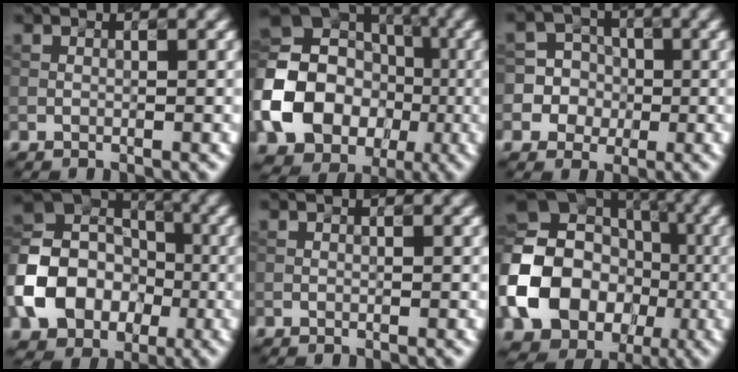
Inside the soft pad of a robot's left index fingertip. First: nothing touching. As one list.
[{"total": 13.4, "force": [-3.0, 11.3, 6.7], "torque": [-0.156, 0.001, -0.067]}, {"total": 8.2, "force": [-0.6, 8.1, 1.5], "torque": [-0.050, 0.022, -0.019]}, {"total": 10.2, "force": [-3.0, 8.2, 5.3], "torque": [-0.115, 0.000, -0.067]}, {"total": 0.0}, {"total": 15.0, "force": [-3.0, 12.6, 7.6], "torque": [-0.175, 0.002, -0.065]}]